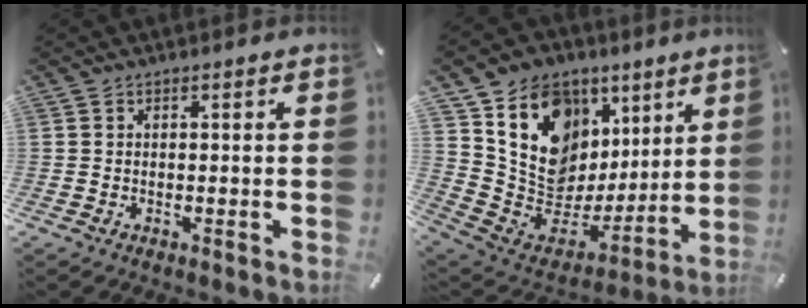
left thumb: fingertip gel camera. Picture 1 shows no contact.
{"total": 17.1, "force": [7.2, 13.8, 6.9], "torque": [-0.106, -0.060, 0.150]}